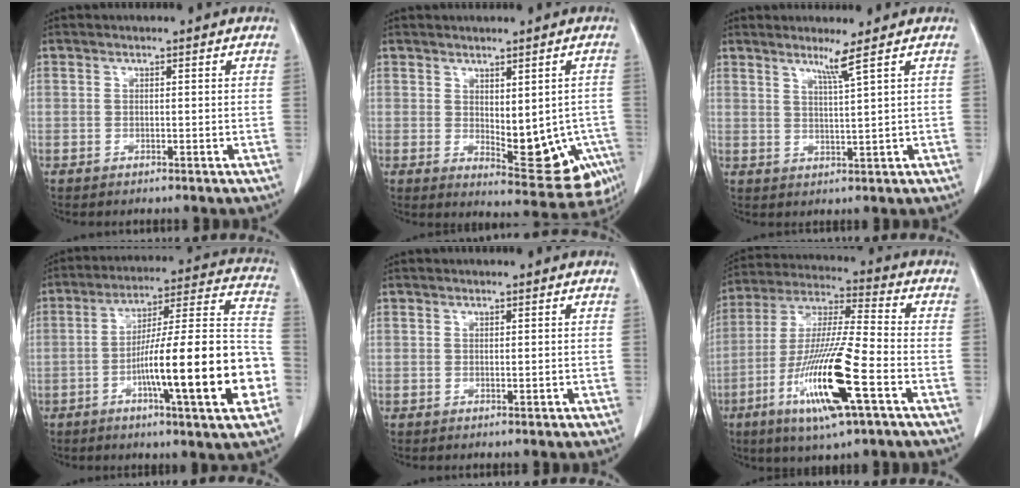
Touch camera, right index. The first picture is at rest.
{"total": 10.8, "force": [-2.4, 4.8, 9.4], "torque": [-0.092, -0.008, -0.018]}
{"total": 2.9, "force": [1.9, -1.3, 1.8], "torque": [-0.038, -0.015, 0.040]}
{"total": 20.9, "force": [-6.3, 1.1, 19.9], "torque": [-0.270, 0.012, -0.096]}
{"total": 0.0}
{"total": 17.4, "force": [-6.8, 1.1, 15.9], "torque": [-0.323, -0.024, -0.125]}